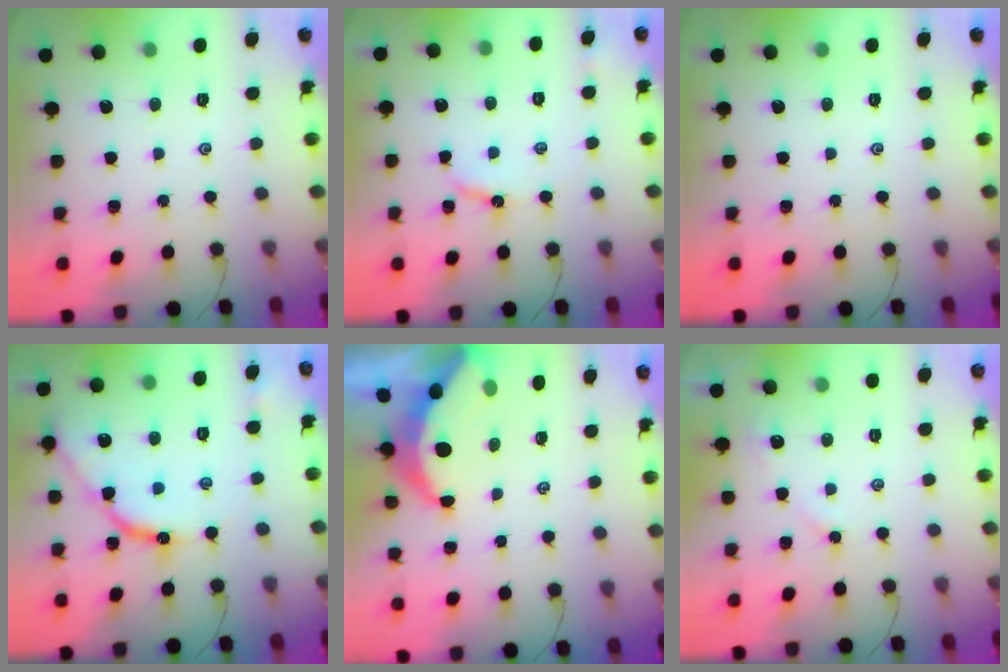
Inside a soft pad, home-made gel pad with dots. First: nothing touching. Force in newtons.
{"total": 6.2, "press": 6.2, "slide": 0.6}
{"total": 0.0}
{"total": 10.3, "press": 10.2, "slide": 0.8}
{"total": 6.3, "press": 6.3, "slide": 0.2}
{"total": 2.8, "press": 2.8, "slide": 0.5}